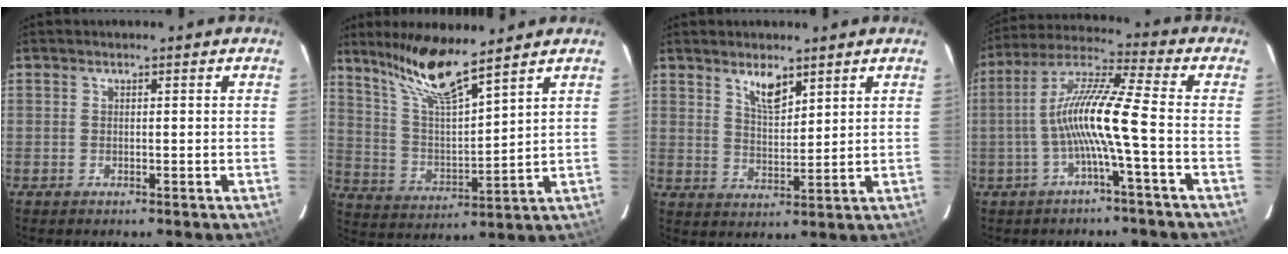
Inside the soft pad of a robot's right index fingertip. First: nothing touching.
{"total": 13.1, "force": [10.4, 1.0, 7.9], "torque": [-0.144, 0.000, 0.207]}
{"total": 5.5, "force": [3.8, 2.0, 3.4], "torque": [-0.057, -0.003, 0.072]}
{"total": 11.3, "force": [-2.7, -0.5, 10.9], "torque": [-0.218, 0.013, -0.051]}